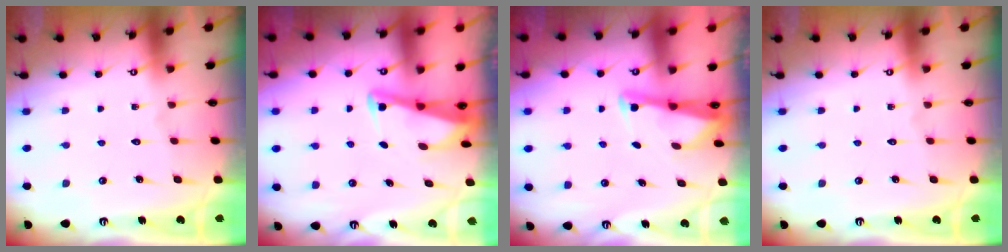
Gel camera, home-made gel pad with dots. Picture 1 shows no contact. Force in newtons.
{"total": 2.7, "press": 2.7, "slide": 0.3}
{"total": 2.6, "press": 2.6, "slide": 0.1}
{"total": 0.0}